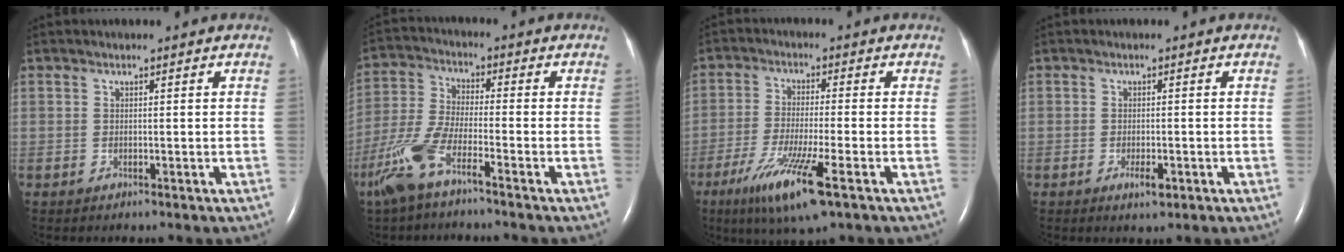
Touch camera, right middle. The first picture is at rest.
{"total": 8.8, "force": [-5.6, 1.2, 6.7], "torque": [-0.164, -0.010, -0.119]}
{"total": 10.7, "force": [-5.6, 0.5, 9.1], "torque": [-0.181, -0.033, -0.096]}
{"total": 2.3, "force": [-1.1, 0.7, 1.9], "torque": [-0.035, -0.001, -0.015]}